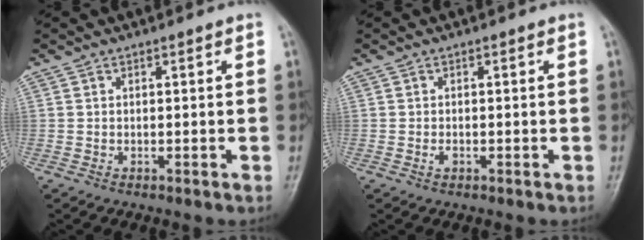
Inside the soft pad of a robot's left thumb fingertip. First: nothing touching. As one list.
[{"total": 0.9, "force": [-0.3, 0.5, 0.6], "torque": [-0.009, 0.000, -0.006]}]